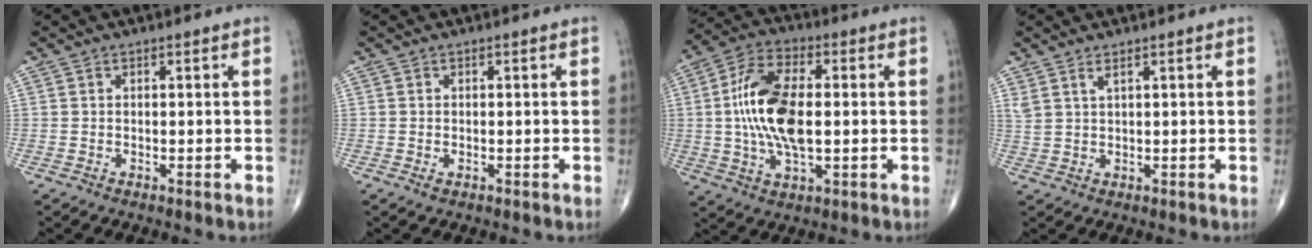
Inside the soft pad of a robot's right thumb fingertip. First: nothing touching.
{"total": 0.7, "force": [-0.2, 0.5, 0.5], "torque": [-0.010, 0.000, 0.001]}
{"total": 15.1, "force": [0.4, 7.3, 13.2], "torque": [-0.263, 0.011, 0.005]}
{"total": 2.4, "force": [1.6, 0.5, 1.7], "torque": [-0.039, -0.005, 0.039]}